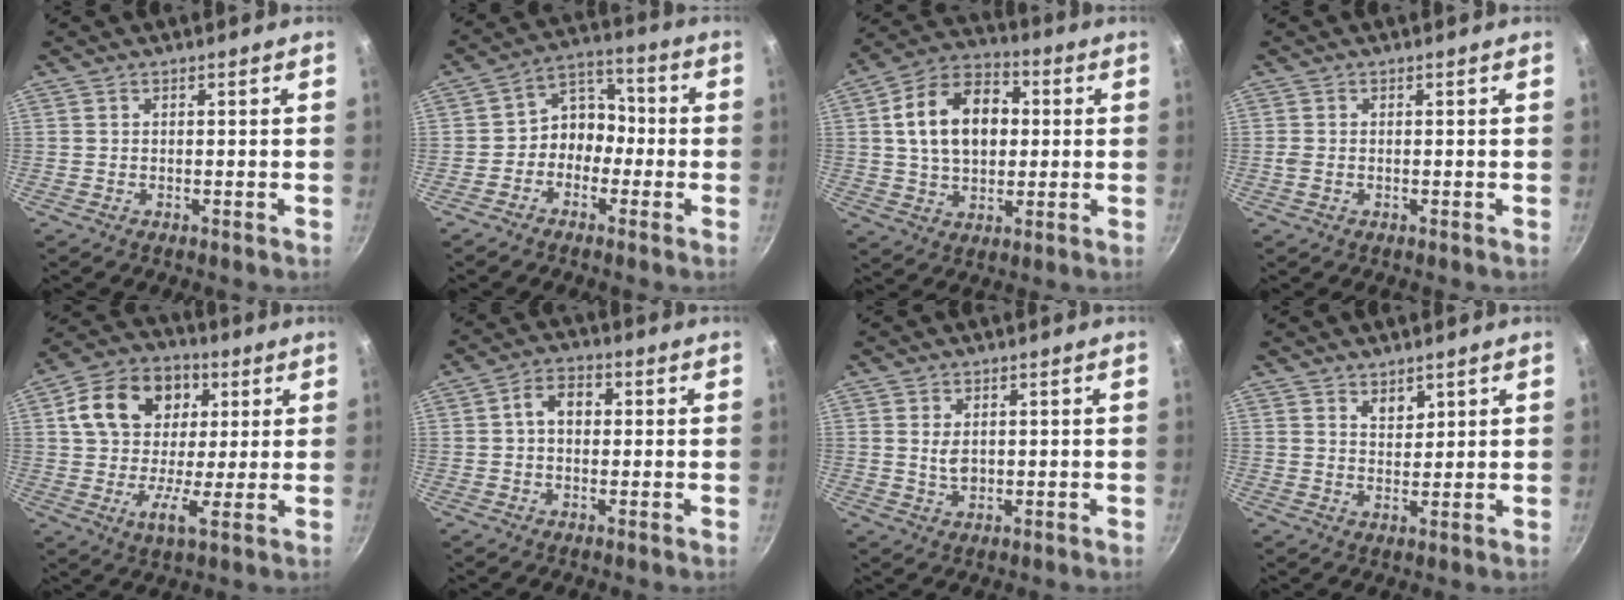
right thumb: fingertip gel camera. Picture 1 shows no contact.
{"total": 7.7, "force": [-2.1, 6.3, 4.0], "torque": [-0.017, 0.045, -0.052]}
{"total": 16.0, "force": [2.2, 11.0, 11.4], "torque": [-0.161, 0.021, 0.026]}
{"total": 1.1, "force": [-0.3, 0.7, 0.8], "torque": [-0.022, 0.001, -0.008]}
{"total": 15.7, "force": [4.6, 11.3, 9.9], "torque": [-0.152, 0.010, 0.059]}
{"total": 5.7, "force": [0.7, 4.2, 3.9], "torque": [-0.042, 0.014, 0.001]}
{"total": 3.2, "force": [0.5, 2.1, 2.3], "torque": [-0.038, -0.006, 0.012]}
{"total": 3.2, "force": [2.1, 1.7, 1.6], "torque": [-0.018, -0.020, 0.037]}